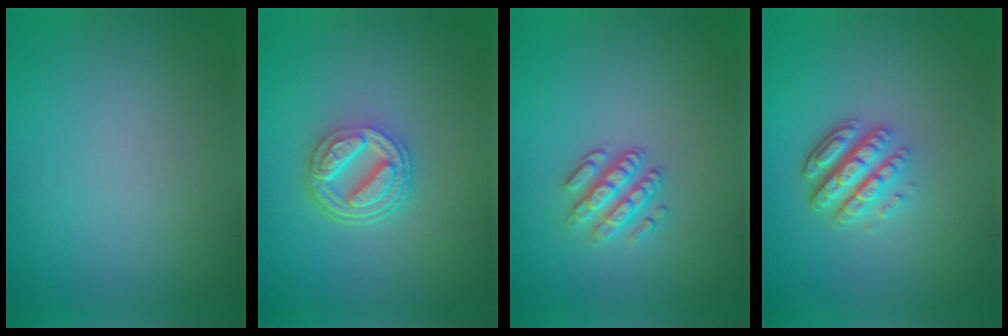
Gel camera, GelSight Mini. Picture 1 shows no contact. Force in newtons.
{"total": 5.2, "press": 3.7, "slide": 3.6}
{"total": 2.7, "press": 2.4, "slide": 1.2}
{"total": 4.7, "press": 3.4, "slide": 3.3}